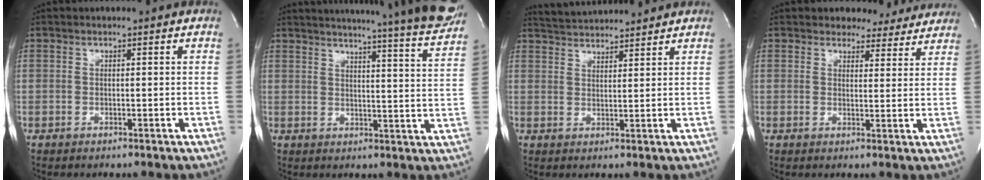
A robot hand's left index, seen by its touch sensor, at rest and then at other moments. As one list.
[{"total": 23.4, "force": [21.2, -0.4, 9.8], "torque": [-0.149, -0.076, 0.249]}, {"total": 7.1, "force": [6.9, 0.3, 1.4], "torque": [-0.034, 0.022, 0.113]}, {"total": 6.2, "force": [5.6, 2.6, 0.4], "torque": [0.009, -0.008, 0.052]}]